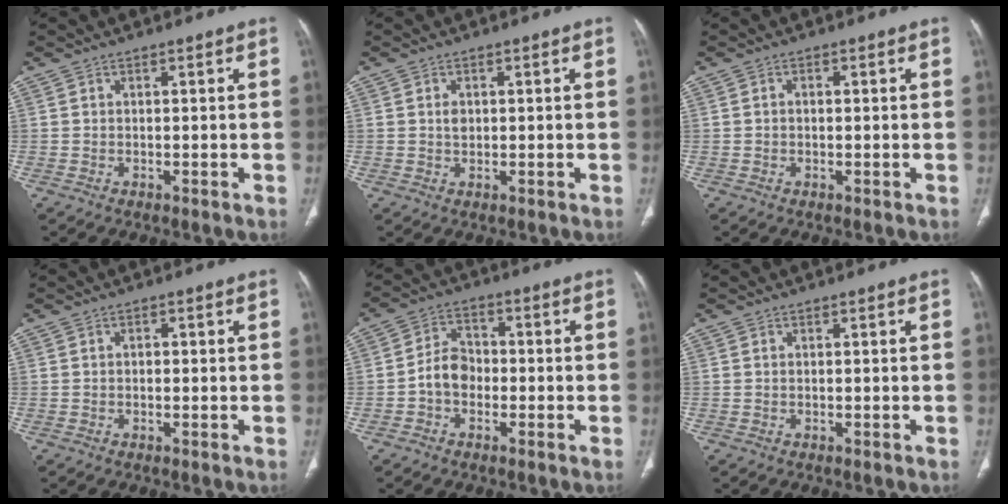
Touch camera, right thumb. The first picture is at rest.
{"total": 1.8, "force": [0.3, 1.3, 1.2], "torque": [-0.014, -0.001, 0.008]}
{"total": 0.9, "force": [0.0, 0.6, 0.6], "torque": [-0.011, 0.004, -0.001]}
{"total": 0.9, "force": [0.0, 0.6, 0.6], "torque": [-0.010, 0.004, 0.000]}
{"total": 6.1, "force": [-1.5, 4.7, 3.6], "torque": [-0.046, 0.024, -0.039]}
{"total": 0.0}